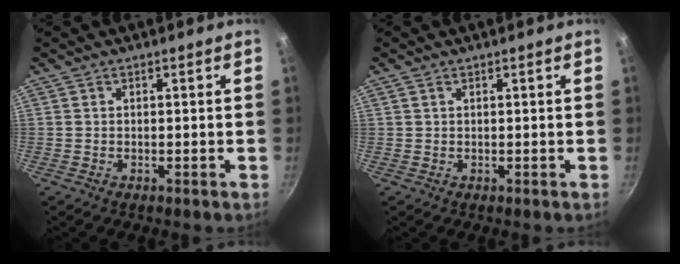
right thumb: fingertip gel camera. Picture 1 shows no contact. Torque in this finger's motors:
{"motor_torque": [-0.03, -0.47, -0.60, 0.12, 0.01]}